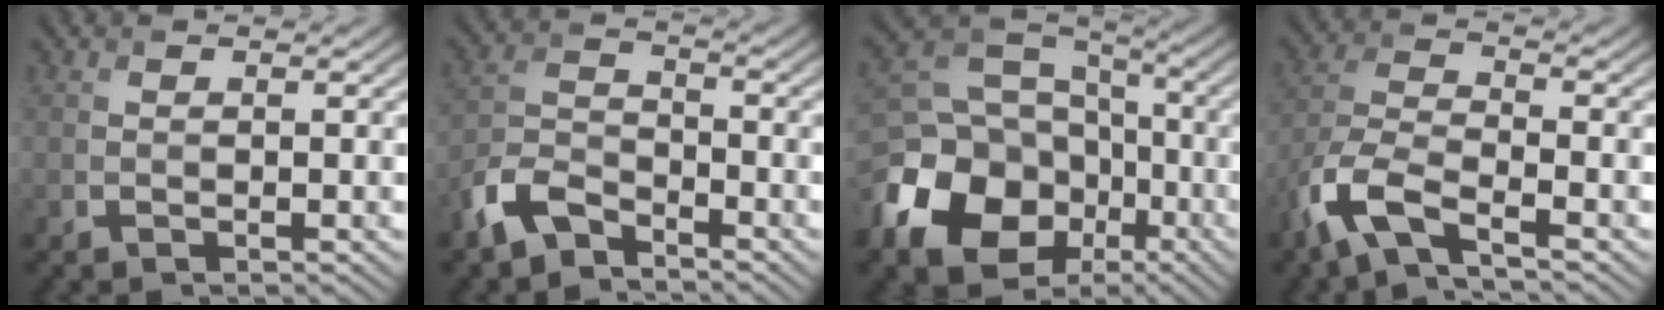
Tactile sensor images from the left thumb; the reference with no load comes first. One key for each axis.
{"total": 6.5, "fx": -4.8, "fy": 2.9, "fz": 3.2, "tx": -0.073, "ty": -0.002, "tz": -0.115}
{"total": 17.1, "fx": -7.0, "fy": 13.0, "fz": 8.6, "tx": -0.219, "ty": -0.038, "tz": -0.123}
{"total": 7.7, "fx": -4.9, "fy": 2.4, "fz": 5.4, "tx": -0.126, "ty": -0.004, "tz": -0.118}